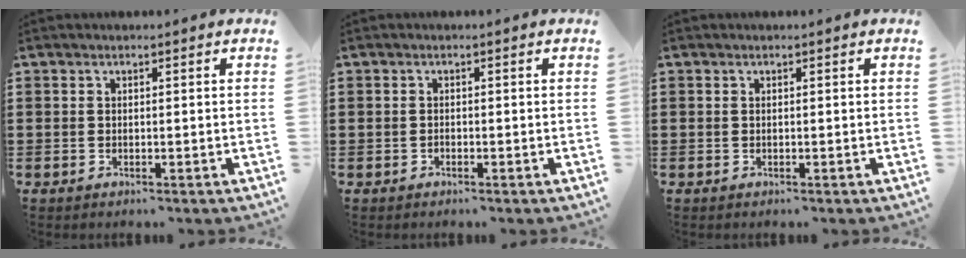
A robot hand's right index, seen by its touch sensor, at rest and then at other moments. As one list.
[{"total": 0.6, "force": [-0.4, 0.4, 0.1], "torque": [-0.004, 0.003, -0.009]}, {"total": 0.0}]